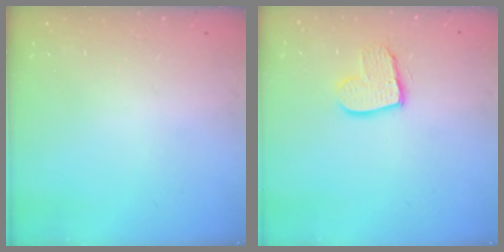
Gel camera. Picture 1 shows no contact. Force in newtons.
{"total": 10.3, "press": 10.3, "slide": 0.8}